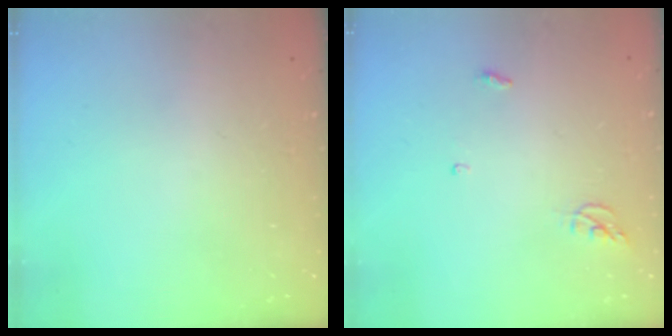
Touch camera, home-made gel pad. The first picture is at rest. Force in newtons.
{"total": 3.8, "press": 3.8, "slide": 0.4}